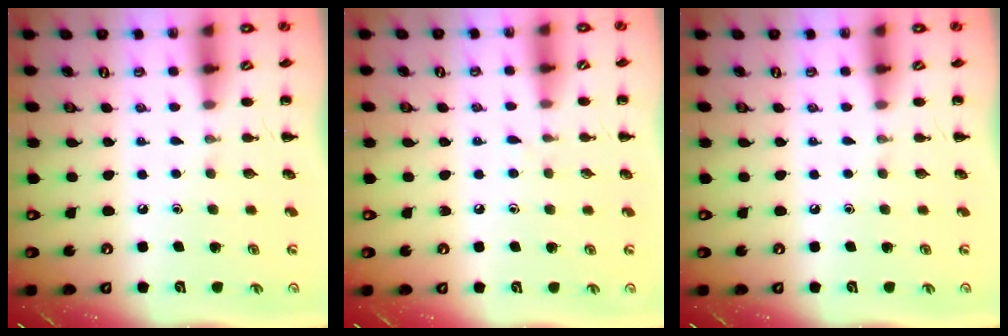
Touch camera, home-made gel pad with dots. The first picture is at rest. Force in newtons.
{"total": 3.0, "press": 2.6, "slide": 1.5}
{"total": 0.0}